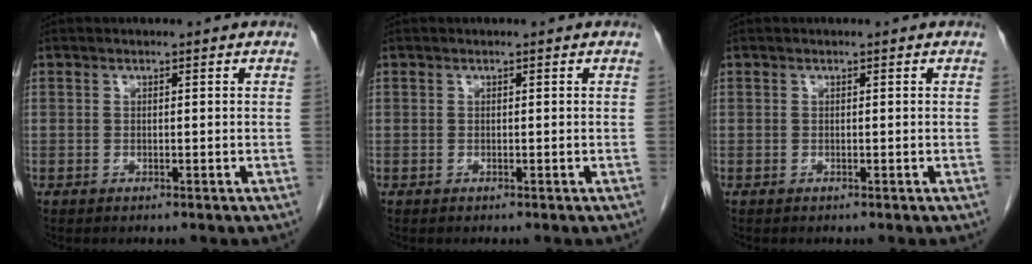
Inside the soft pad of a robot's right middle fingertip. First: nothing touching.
{"total": 0.0}
{"total": 0.0}